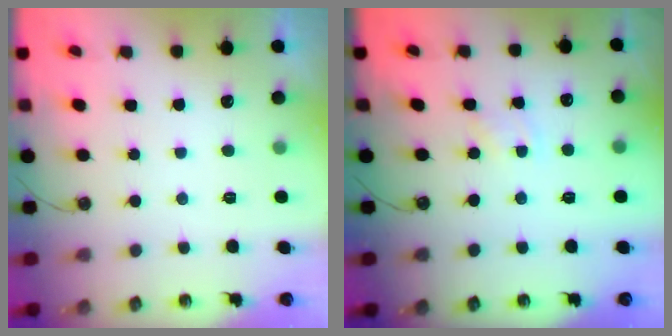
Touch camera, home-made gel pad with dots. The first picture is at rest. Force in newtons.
{"total": 1.5, "press": 1.5, "slide": 0.3}